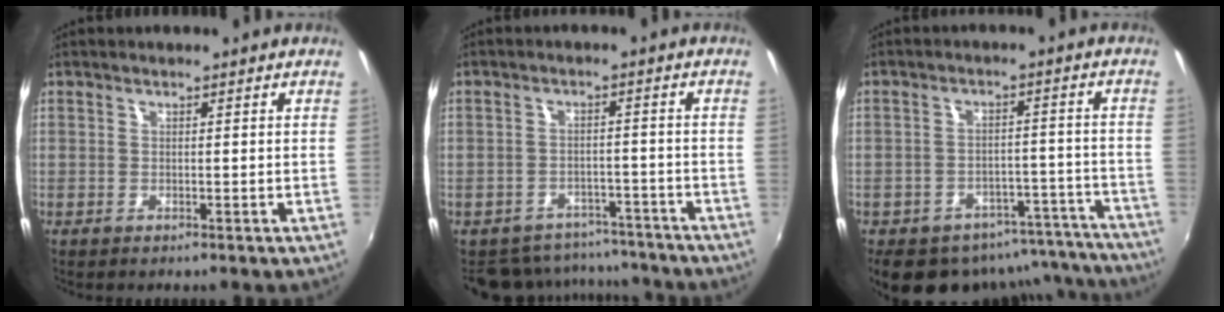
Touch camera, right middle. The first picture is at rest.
{"total": 11.1, "force": [-9.7, 4.9, 2.1], "torque": [-0.054, 0.016, -0.123]}
{"total": 17.6, "force": [-14.4, 8.2, 5.8], "torque": [-0.109, 0.026, -0.165]}